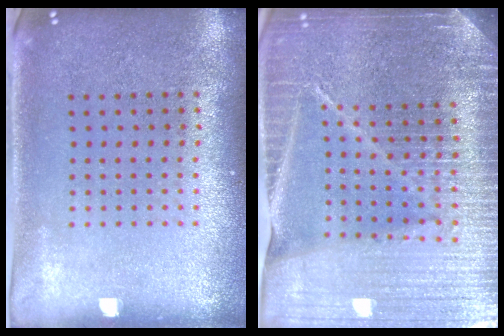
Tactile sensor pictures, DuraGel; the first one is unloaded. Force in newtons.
{"total": 5.5, "press": 4.8, "slide": 2.6}